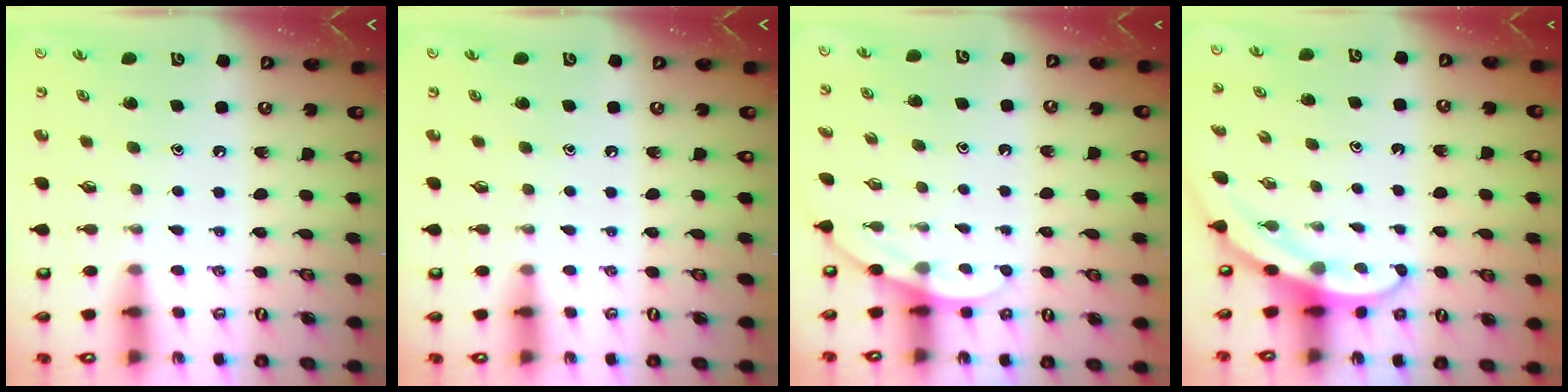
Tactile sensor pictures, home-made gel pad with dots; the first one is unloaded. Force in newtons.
{"total": 0.0}
{"total": 2.8, "press": 2.8, "slide": 0.2}
{"total": 3.1, "press": 3.1, "slide": 0.2}